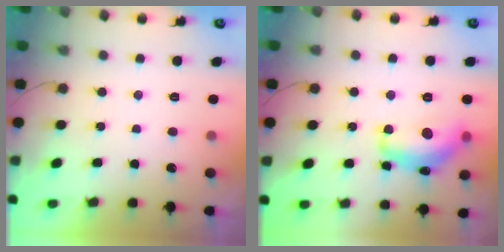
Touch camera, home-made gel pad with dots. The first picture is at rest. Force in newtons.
{"total": 15.2, "press": 15.1, "slide": 1.0}